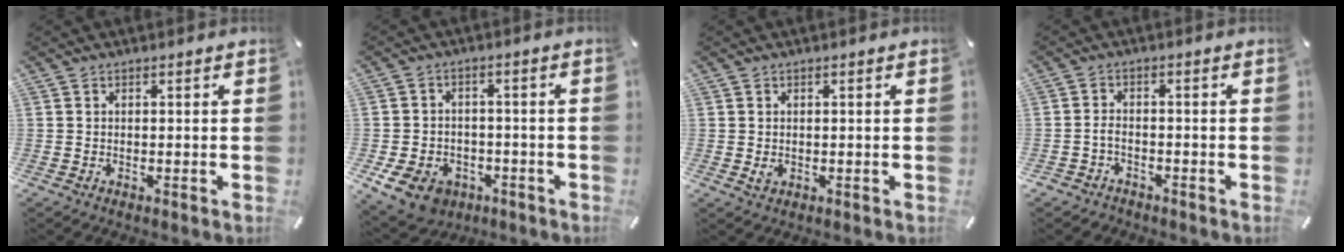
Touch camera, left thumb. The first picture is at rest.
{"total": 9.0, "force": [-4.7, 6.6, 3.9], "torque": [-0.096, 0.033, -0.085]}
{"total": 1.4, "force": [-0.1, 1.2, 0.8], "torque": [-0.014, 0.003, -0.002]}
{"total": 2.8, "force": [-1.5, 2.0, 1.2], "torque": [-0.031, 0.008, -0.033]}